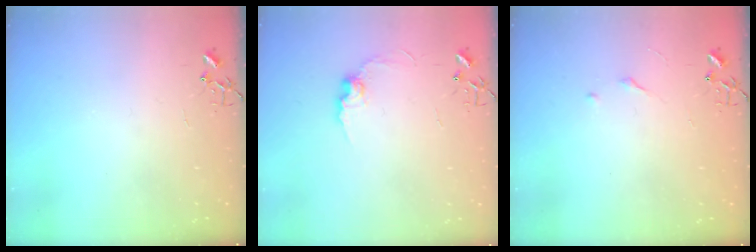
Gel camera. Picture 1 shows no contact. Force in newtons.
{"total": 8.0, "press": 8.0, "slide": 0.5}
{"total": 2.7, "press": 2.7, "slide": 0.4}